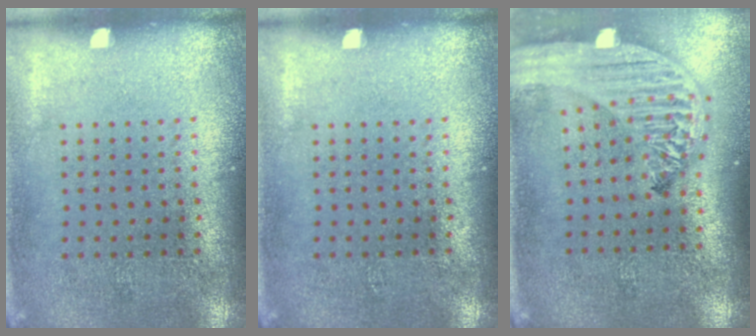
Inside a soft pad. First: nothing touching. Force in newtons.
{"total": 0.0}
{"total": 3.2, "press": 2.5, "slide": 1.9}